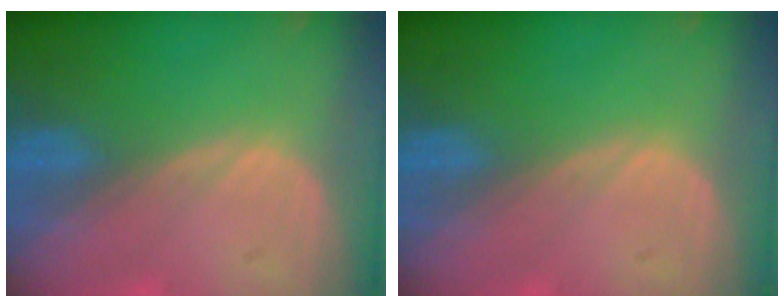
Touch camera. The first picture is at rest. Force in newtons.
{"total": 0.0}